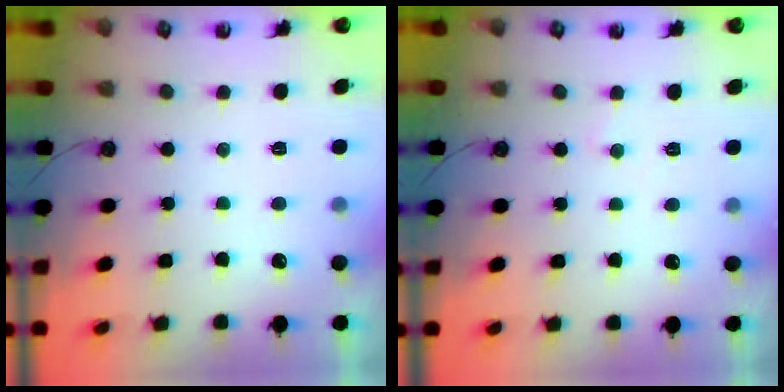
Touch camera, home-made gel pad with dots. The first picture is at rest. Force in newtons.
{"total": 3.2, "press": 3.1, "slide": 0.5}